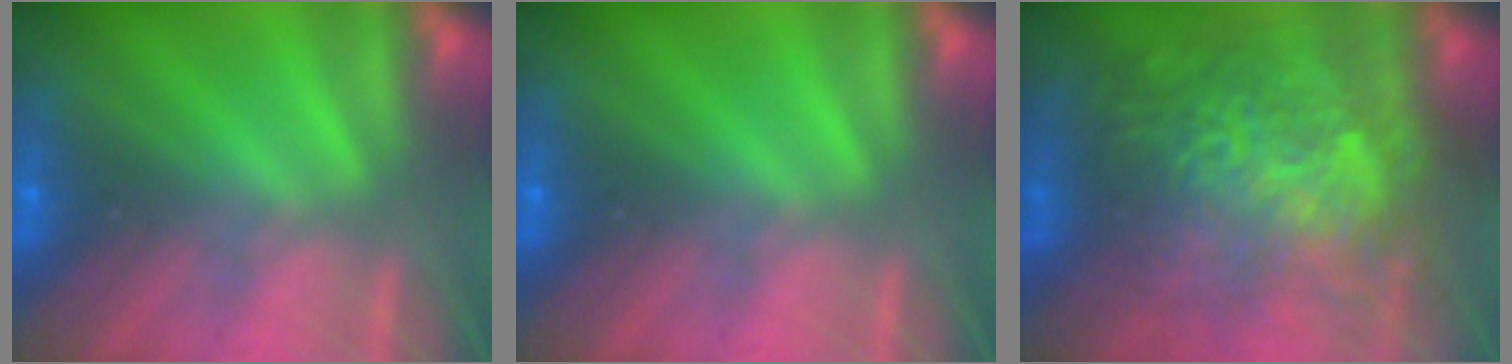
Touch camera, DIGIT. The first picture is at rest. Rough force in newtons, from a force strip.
{"total": 0.0}
{"total": 7.7}